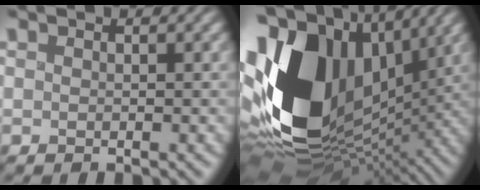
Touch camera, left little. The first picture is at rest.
{"total": 18.9, "force": [1.8, 13.0, 13.7], "torque": [-0.275, -0.027, 0.067]}